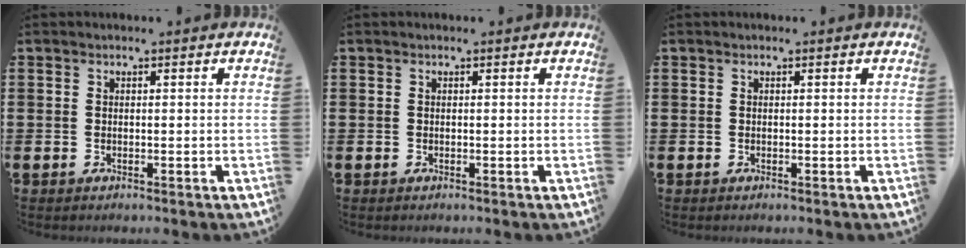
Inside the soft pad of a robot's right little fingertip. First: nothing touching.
{"total": 0.0}
{"total": 0.0}